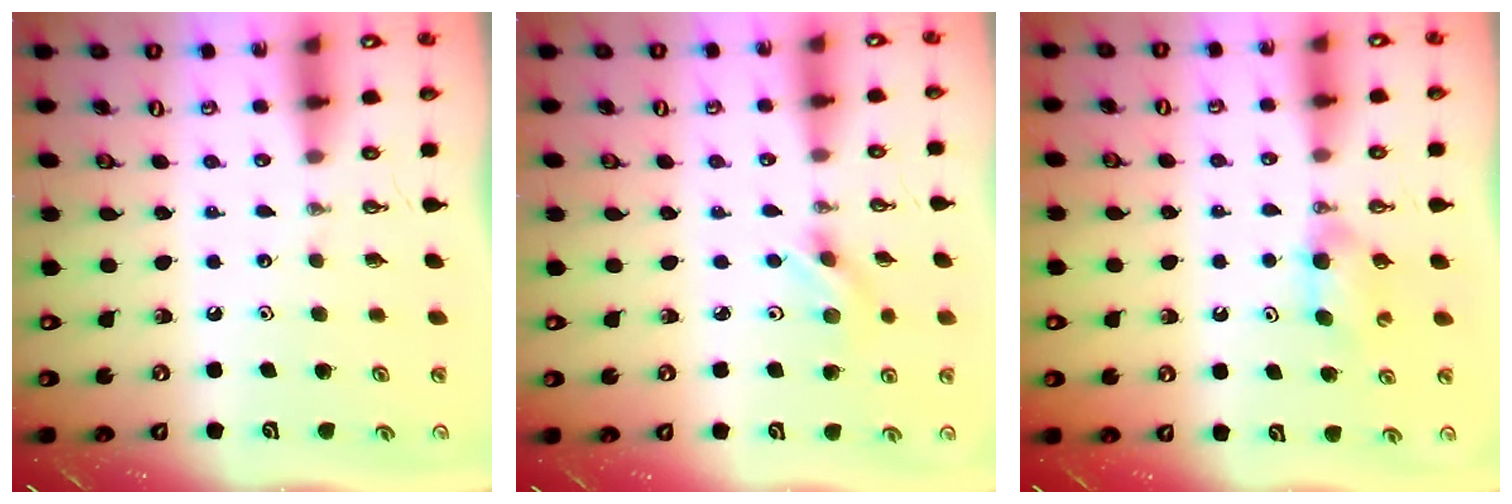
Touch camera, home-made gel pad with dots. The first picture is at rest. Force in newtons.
{"total": 2.0, "press": 1.9, "slide": 0.4}
{"total": 5.9, "press": 2.9, "slide": 5.2}